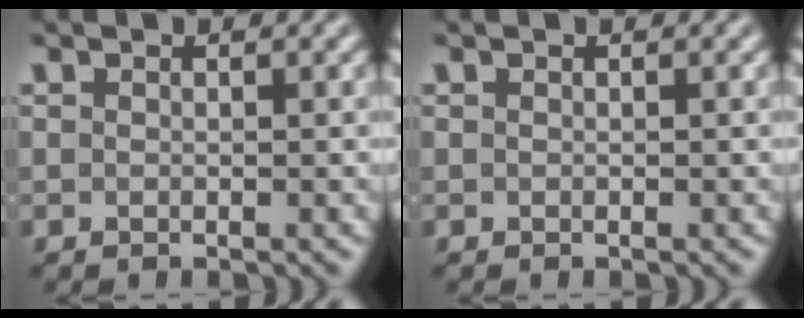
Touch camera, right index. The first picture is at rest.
{"total": 0.0}